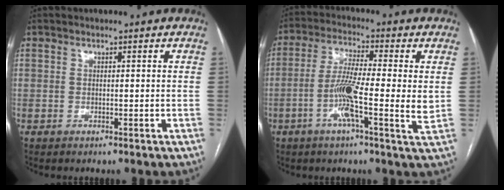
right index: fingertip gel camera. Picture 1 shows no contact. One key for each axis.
{"total": 10.6, "fx": -1.2, "fy": 0.6, "fz": 10.5, "tx": -0.188, "ty": -0.004, "tz": -0.037}